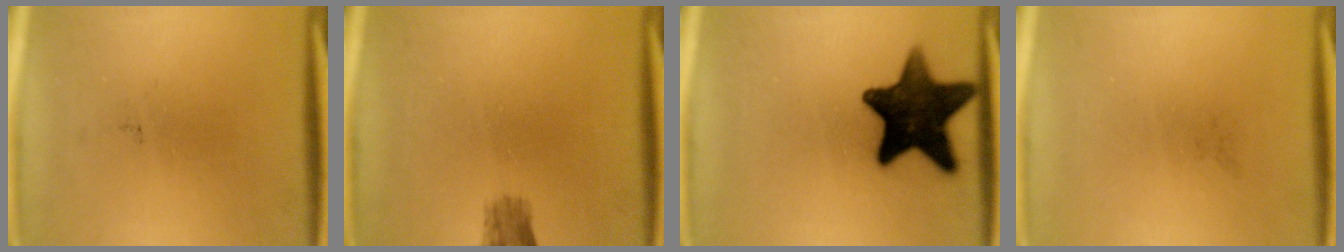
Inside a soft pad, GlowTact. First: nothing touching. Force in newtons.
{"total": 2.3}
{"total": 15.5}
{"total": 0.0}